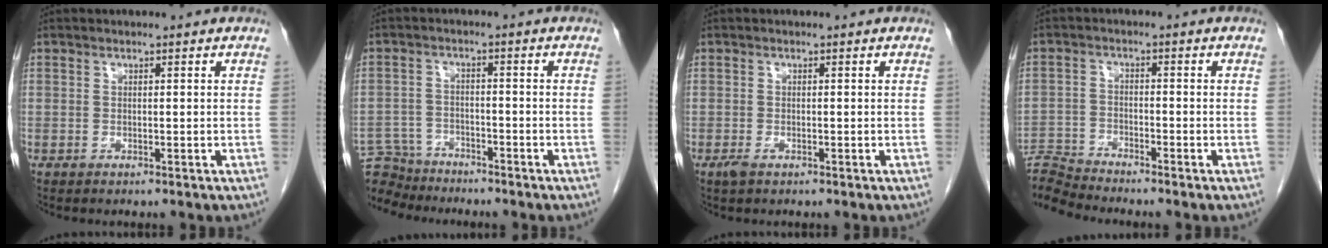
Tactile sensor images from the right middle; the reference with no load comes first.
{"total": 7.3, "force": [-7.0, 2.1, 0.0], "torque": [-0.002, 0.001, -0.128]}
{"total": 1.3, "force": [-0.7, 0.5, 0.9], "torque": [-0.020, -0.002, -0.010]}
{"total": 6.4, "force": [-6.2, -1.2, -0.6], "torque": [0.006, -0.001, -0.119]}